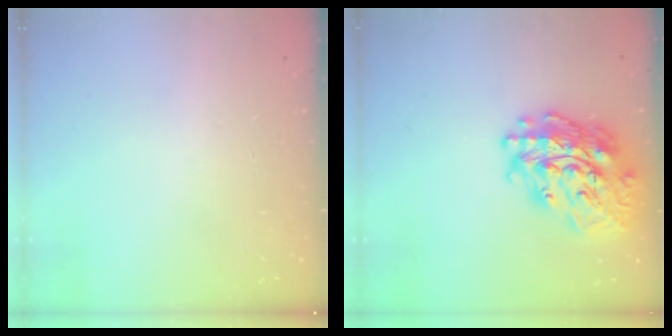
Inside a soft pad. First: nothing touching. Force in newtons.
{"total": 23.0, "press": 22.8, "slide": 2.4}